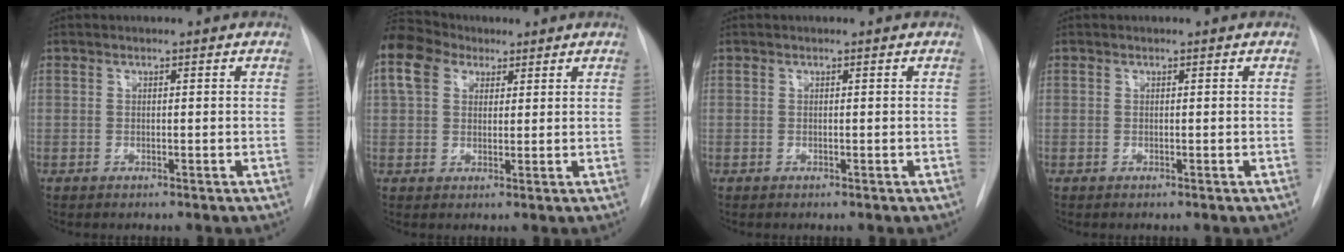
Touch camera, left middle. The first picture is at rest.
{"total": 13.6, "force": [8.0, 9.2, 6.1], "torque": [-0.170, 0.064, 0.151]}
{"total": 0.0}
{"total": 0.0}